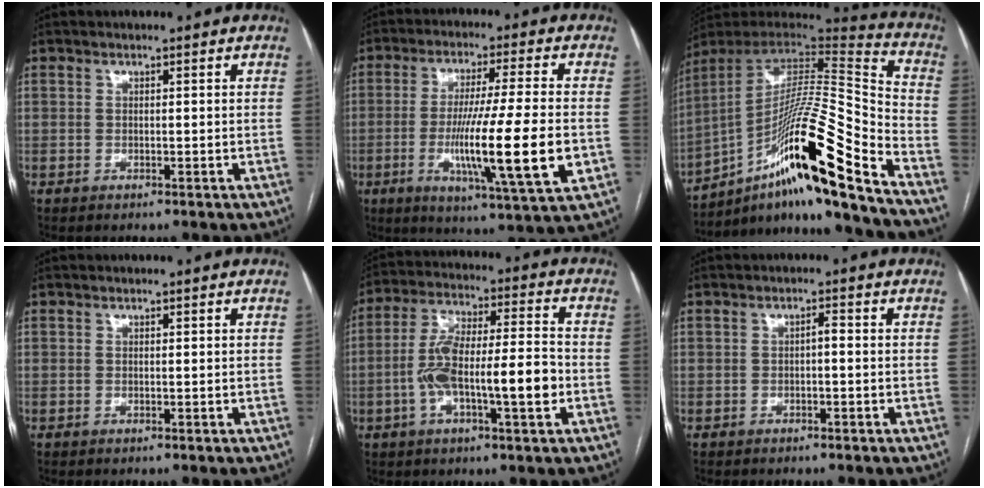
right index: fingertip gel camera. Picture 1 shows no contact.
{"total": 16.3, "force": [-3.4, 0.0, 16.0], "torque": [-0.277, -0.026, -0.059]}
{"total": 23.8, "force": [-13.7, 0.3, 19.5], "torque": [-0.314, -0.002, -0.238]}
{"total": 0.0}
{"total": 13.5, "force": [-3.1, 2.7, 12.9], "torque": [-0.237, 0.019, -0.053]}
{"total": 1.2, "force": [-0.2, 0.4, 1.1], "torque": [-0.017, 0.004, -0.005]}